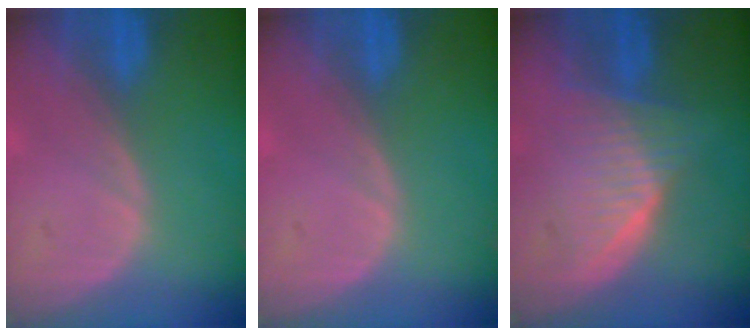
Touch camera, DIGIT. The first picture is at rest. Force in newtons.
{"total": 0.0}
{"total": 6.4, "press": 6.2, "slide": 1.6}